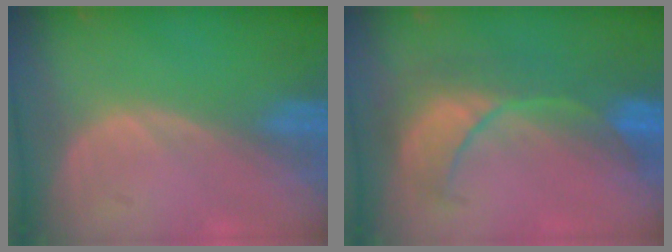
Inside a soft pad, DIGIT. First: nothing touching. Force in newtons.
{"total": 8.3, "press": 8.2, "slide": 1.1}